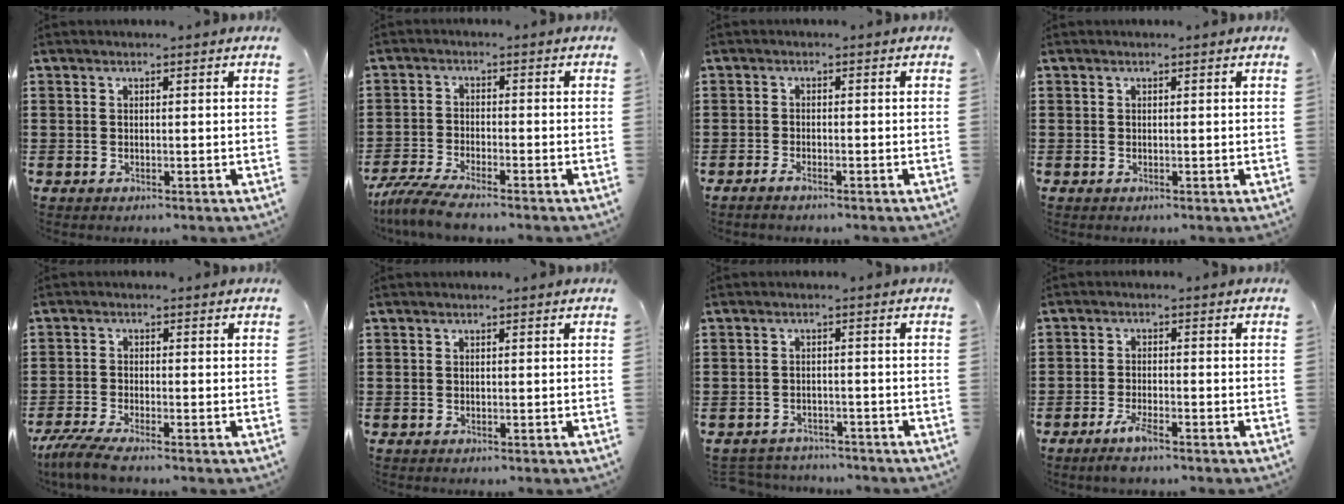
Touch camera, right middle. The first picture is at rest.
{"total": 4.9, "force": [-4.4, 0.2, 2.1], "torque": [-0.064, -0.019, -0.092]}
{"total": 1.1, "force": [-0.8, 0.1, 0.8], "torque": [-0.016, -0.005, -0.015]}
{"total": 0.0}
{"total": 4.1, "force": [-3.5, 0.1, 2.0], "torque": [-0.064, -0.020, -0.074]}
{"total": 0.0}
{"total": 2.6, "force": [-2.5, 0.4, -0.2], "torque": [-0.006, -0.002, -0.055]}
{"total": 2.9, "force": [-1.8, 0.5, 2.2], "torque": [-0.050, -0.005, -0.036]}